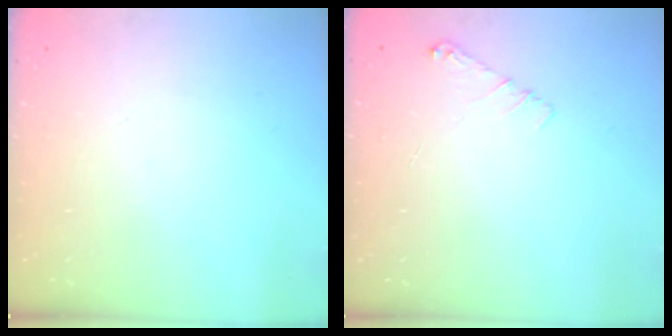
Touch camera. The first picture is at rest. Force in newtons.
{"total": 4.1, "press": 4.1, "slide": 0.6}